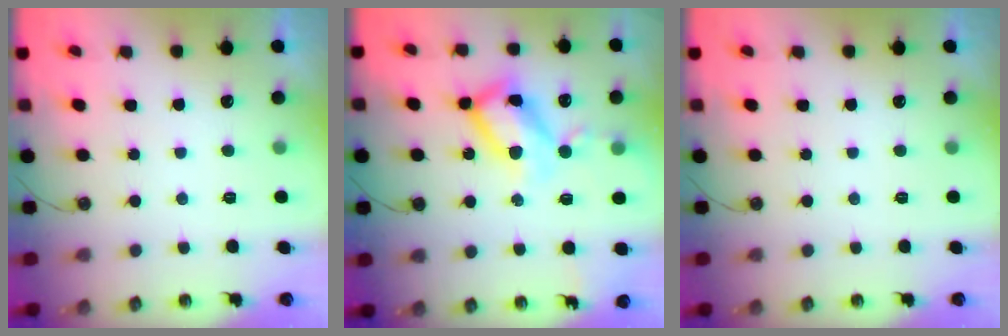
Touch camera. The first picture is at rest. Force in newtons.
{"total": 18.6, "press": 18.5, "slide": 1.5}
{"total": 0.0}